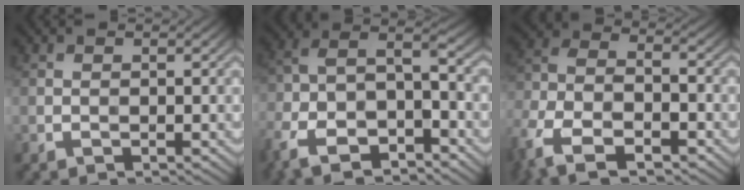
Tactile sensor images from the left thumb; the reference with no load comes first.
{"total": 12.7, "force": [-7.6, 5.8, 8.3], "torque": [-0.196, -0.032, -0.133]}
{"total": 11.2, "force": [-6.8, 5.5, 7.0], "torque": [-0.163, -0.016, -0.142]}